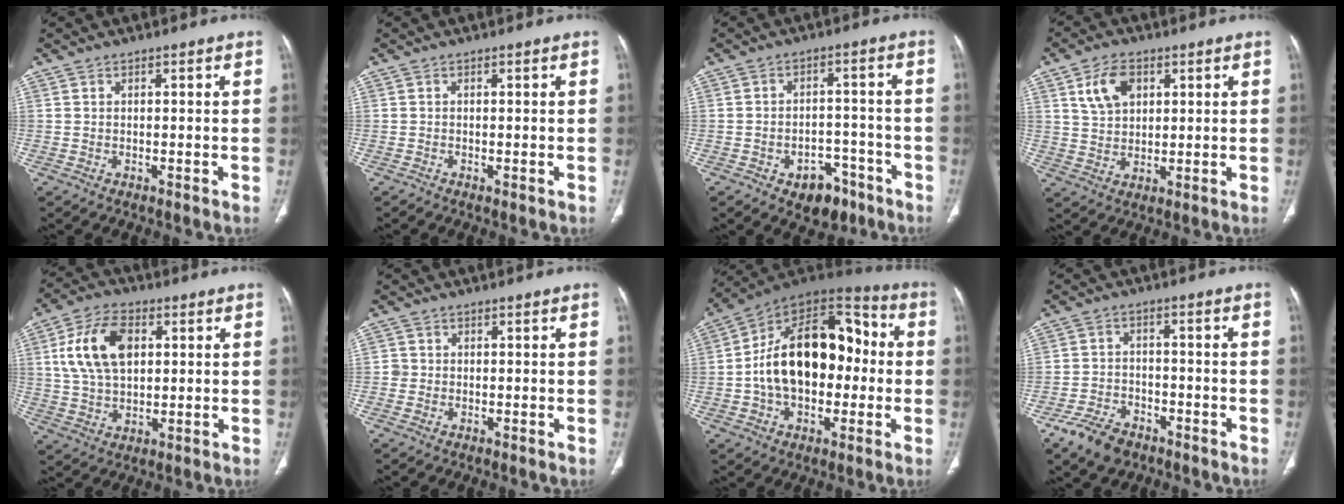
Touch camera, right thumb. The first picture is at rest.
{"total": 0.6, "force": [-0.3, 0.2, 0.5], "torque": [-0.007, -0.002, -0.005]}
{"total": 8.2, "force": [-4.7, 5.4, 4.0], "torque": [-0.027, 0.042, -0.061]}
{"total": 7.7, "force": [3.1, 5.1, 4.8], "torque": [-0.072, -0.008, 0.062]}
{"total": 13.3, "force": [3.3, 8.2, 10.0], "torque": [-0.180, 0.005, 0.061]}
{"total": 1.4, "force": [-0.2, 1.3, 0.2], "torque": [0.005, 0.006, -0.005]}
{"total": 23.0, "force": [-0.6, 14.5, 17.9], "torque": [-0.270, 0.046, -0.010]}
{"total": 7.7, "force": [-5.3, 4.4, 3.5], "torque": [-0.061, 0.021, -0.093]}